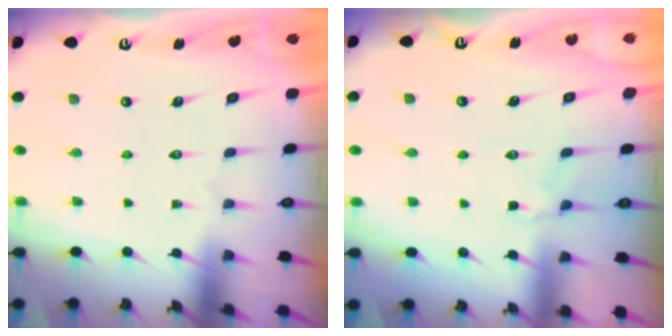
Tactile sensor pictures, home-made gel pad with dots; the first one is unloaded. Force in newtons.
{"total": 2.2, "press": 1.9, "slide": 1.2}